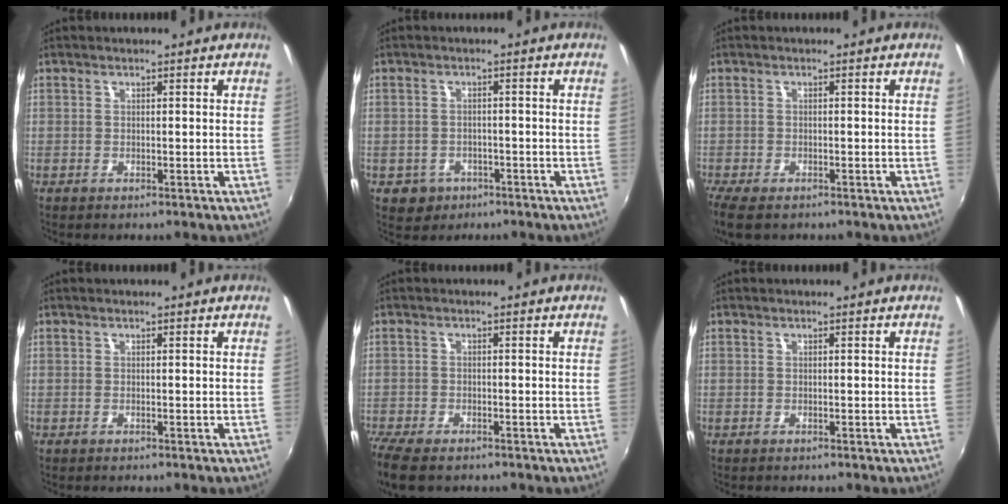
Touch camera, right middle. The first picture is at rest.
{"total": 5.0, "force": [-2.1, 4.3, 1.3], "torque": [-0.039, -0.002, -0.025]}
{"total": 5.7, "force": [-4.2, 2.0, 3.4], "torque": [-0.082, -0.031, -0.077]}
{"total": 0.0}
{"total": 7.4, "force": [-5.9, 2.5, 3.8], "torque": [-0.103, -0.037, -0.113]}
{"total": 0.0}